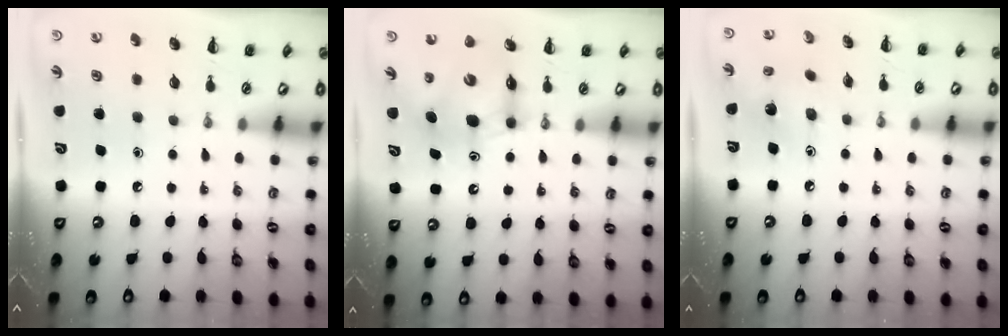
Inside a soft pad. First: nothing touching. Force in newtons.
{"total": 7.7, "press": 7.5, "slide": 1.3}
{"total": 3.5, "press": 3.5, "slide": 0.6}